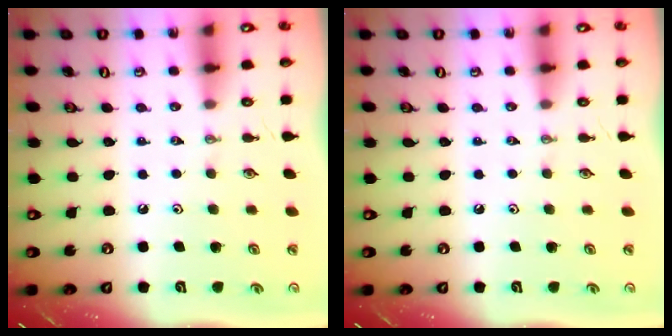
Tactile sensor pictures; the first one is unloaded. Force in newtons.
{"total": 0.0}